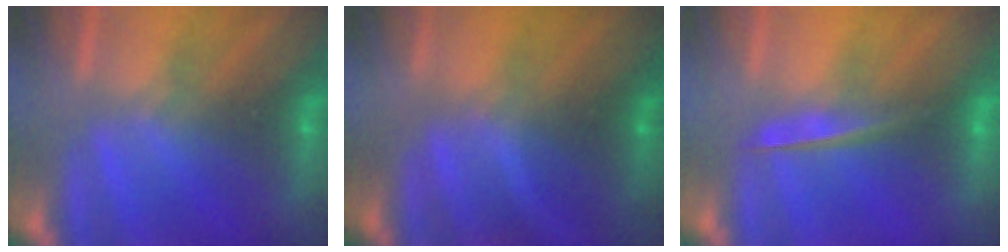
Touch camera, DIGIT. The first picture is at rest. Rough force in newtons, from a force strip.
{"total": 1.3}
{"total": 4.6}